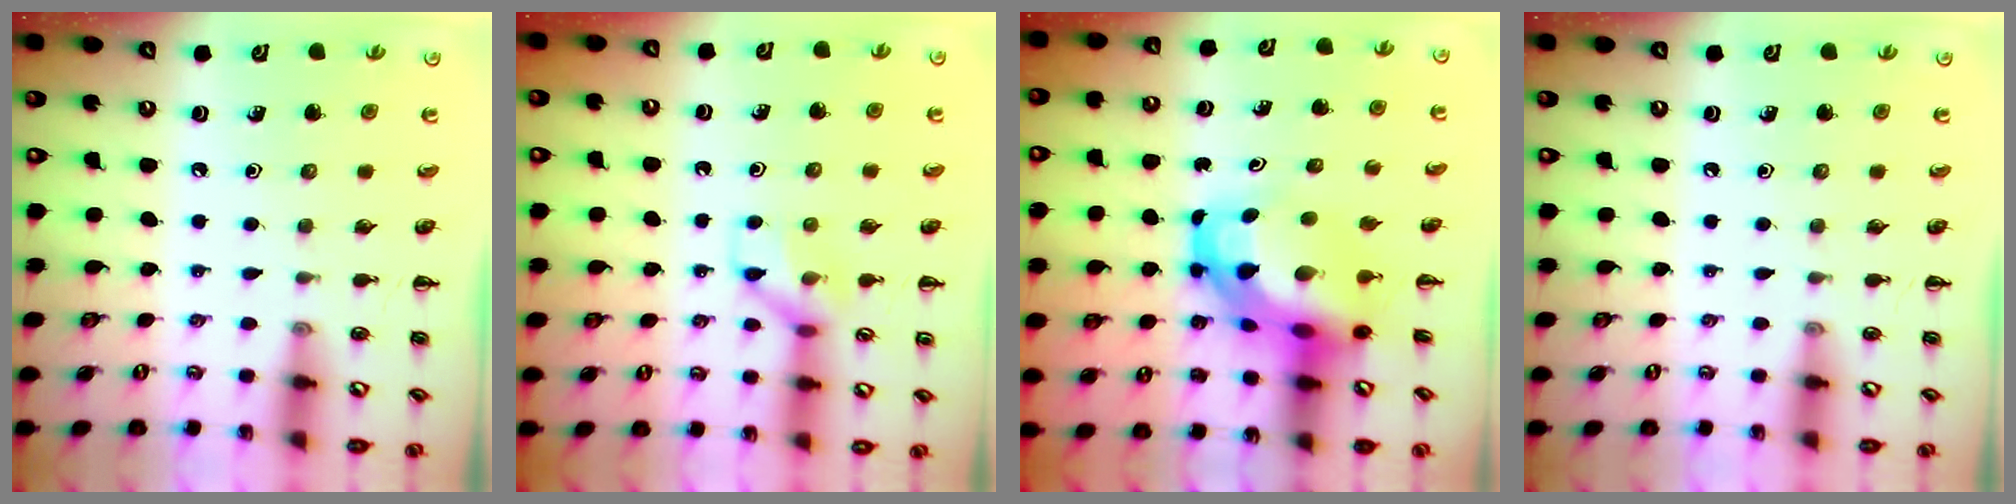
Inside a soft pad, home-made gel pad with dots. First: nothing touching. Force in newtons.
{"total": 9.2, "press": 9.2, "slide": 0.7}
{"total": 7.0, "press": 6.7, "slide": 1.8}
{"total": 0.0}